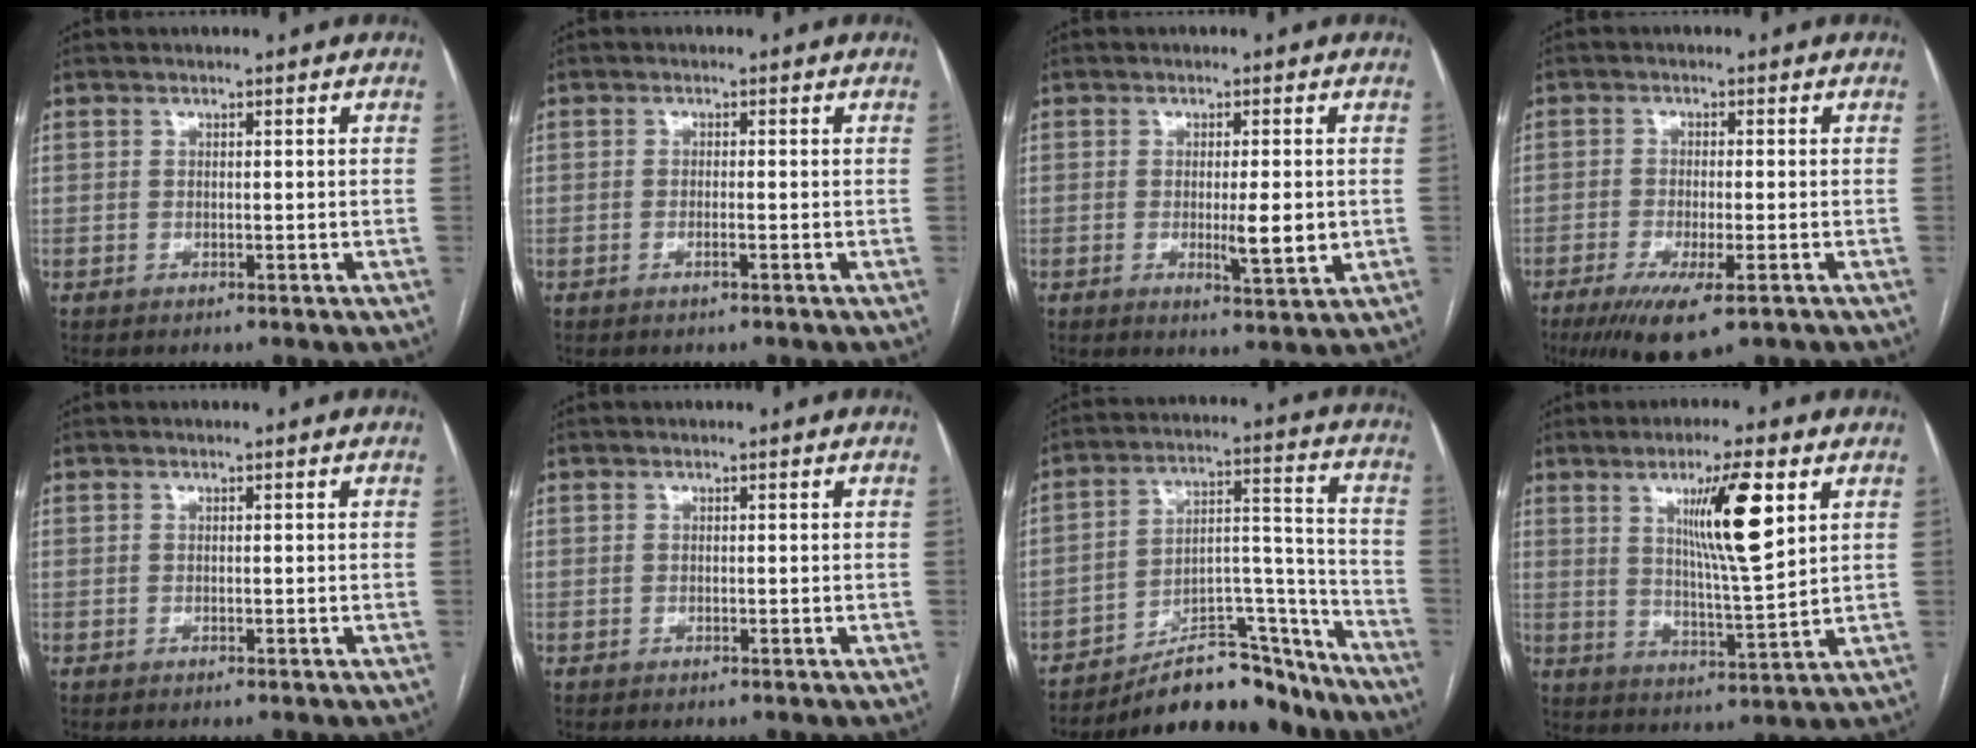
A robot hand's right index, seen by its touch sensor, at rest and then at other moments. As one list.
[{"total": 1.0, "force": [-0.5, 0.0, 0.9], "torque": [-0.019, 0.000, -0.008]}, {"total": 5.0, "force": [-0.5, 0.7, 5.0], "torque": [-0.076, -0.008, -0.005]}, {"total": 8.5, "force": [-5.0, 1.4, 6.8], "torque": [-0.115, -0.023, -0.079]}, {"total": 0.0}, {"total": 0.0}, {"total": 17.1, "force": [-15.4, 5.0, 5.6], "torque": [-0.069, 0.053, -0.238]}, {"total": 11.0, "force": [4.5, 0.4, 10.0], "torque": [-0.169, -0.007, 0.076]}]